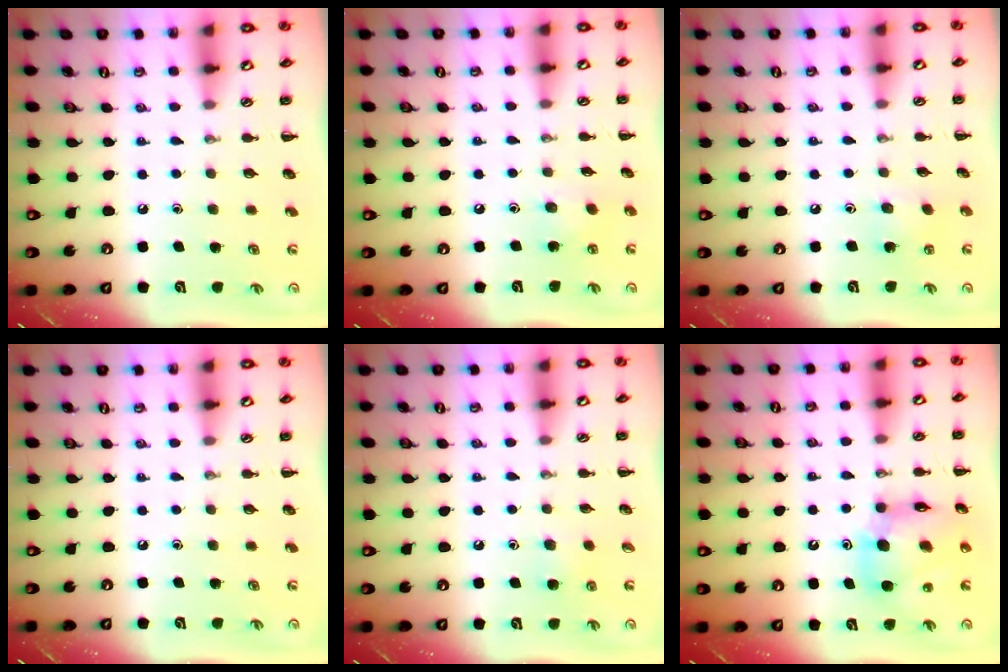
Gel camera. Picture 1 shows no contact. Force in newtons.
{"total": 5.4, "press": 5.3, "slide": 1.1}
{"total": 4.9, "press": 4.7, "slide": 1.1}
{"total": 0.0}
{"total": 3.8, "press": 3.4, "slide": 1.5}
{"total": 11.8, "press": 11.3, "slide": 3.4}